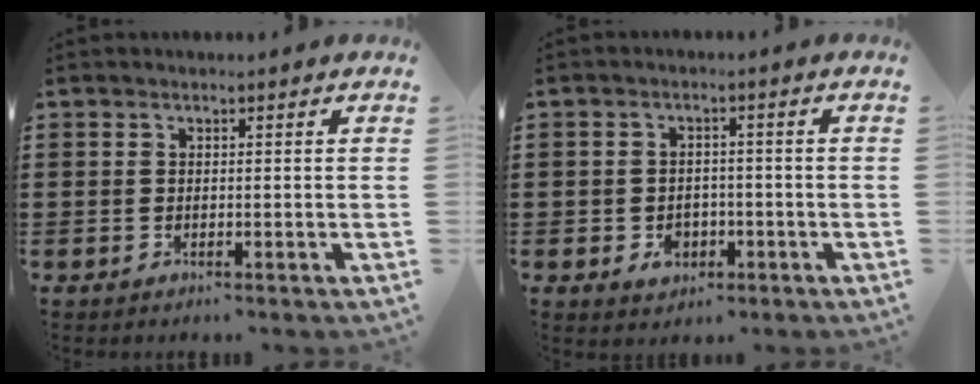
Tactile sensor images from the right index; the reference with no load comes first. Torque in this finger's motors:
{"motor_torque": [0.62, 1.52, 0.00, -0.04]}